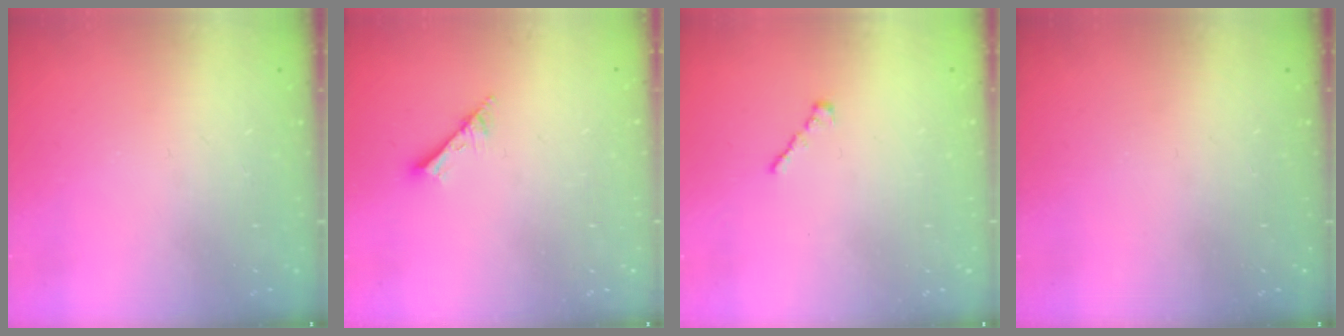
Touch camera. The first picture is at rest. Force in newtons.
{"total": 2.0, "press": 2.0, "slide": 0.1}
{"total": 1.4, "press": 1.3, "slide": 0.5}
{"total": 0.0}